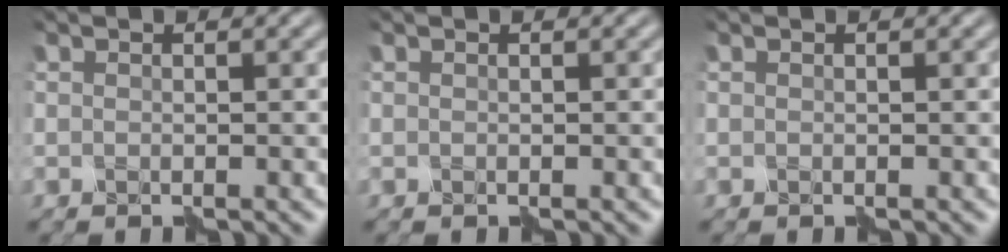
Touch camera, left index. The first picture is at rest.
{"total": 0.0}
{"total": 0.0}